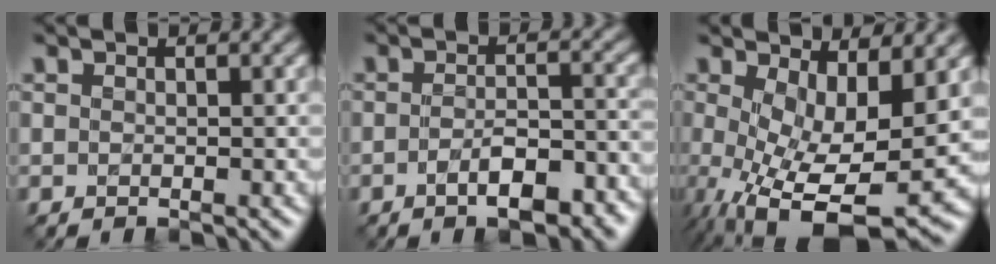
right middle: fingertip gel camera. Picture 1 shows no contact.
{"total": 5.1, "force": [-2.7, 1.7, 4.1], "torque": [-0.067, 0.003, -0.039]}
{"total": 11.0, "force": [-1.7, 4.8, 9.8], "torque": [-0.172, -0.034, -0.010]}